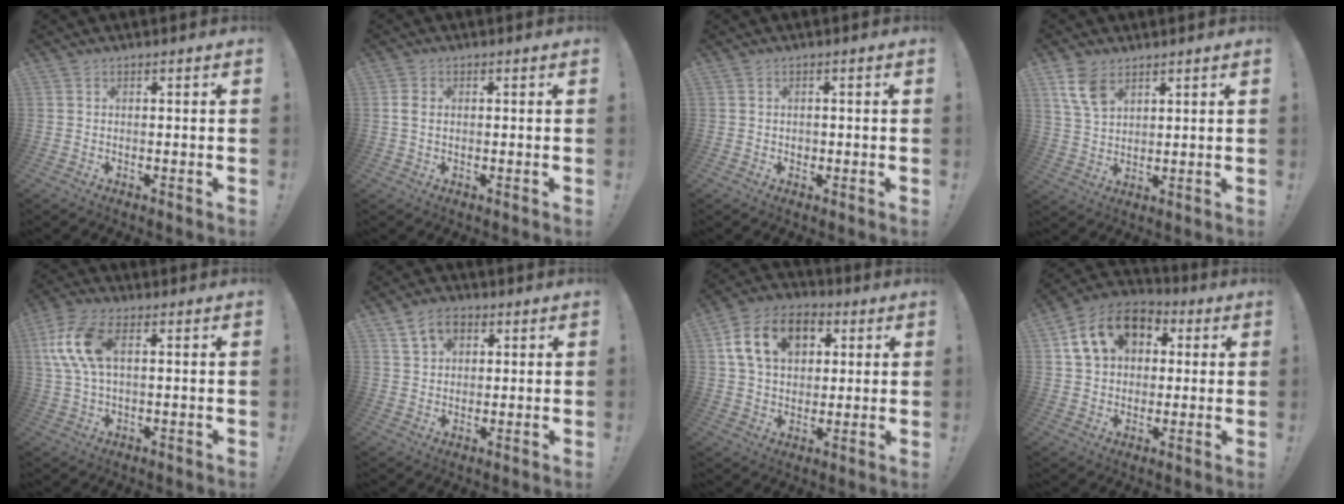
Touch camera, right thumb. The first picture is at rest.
{"total": 2.6, "force": [0.2, 1.7, 1.9], "torque": [-0.045, 0.006, 0.002]}
{"total": 1.1, "force": [0.0, 1.1, 0.3], "torque": [0.002, 0.000, -0.003]}
{"total": 8.2, "force": [4.9, 4.8, 4.6], "torque": [-0.079, -0.017, 0.096]}
{"total": 12.7, "force": [2.9, 6.5, 10.5], "torque": [-0.216, -0.001, 0.055]}
{"total": 7.9, "force": [3.7, 5.6, 4.3], "torque": [-0.071, -0.001, 0.073]}
{"total": 15.6, "force": [5.5, 11.2, 9.3], "torque": [-0.146, -0.008, 0.106]}
{"total": 15.4, "force": [5.2, 11.8, 8.4], "torque": [-0.127, -0.001, 0.104]}